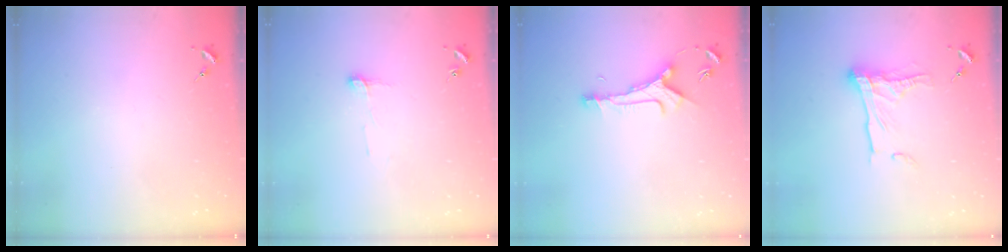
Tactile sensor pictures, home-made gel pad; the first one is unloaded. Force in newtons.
{"total": 5.9, "press": 5.9, "slide": 0.7}
{"total": 8.6, "press": 8.6, "slide": 0.7}
{"total": 13.3, "press": 13.3, "slide": 0.9}